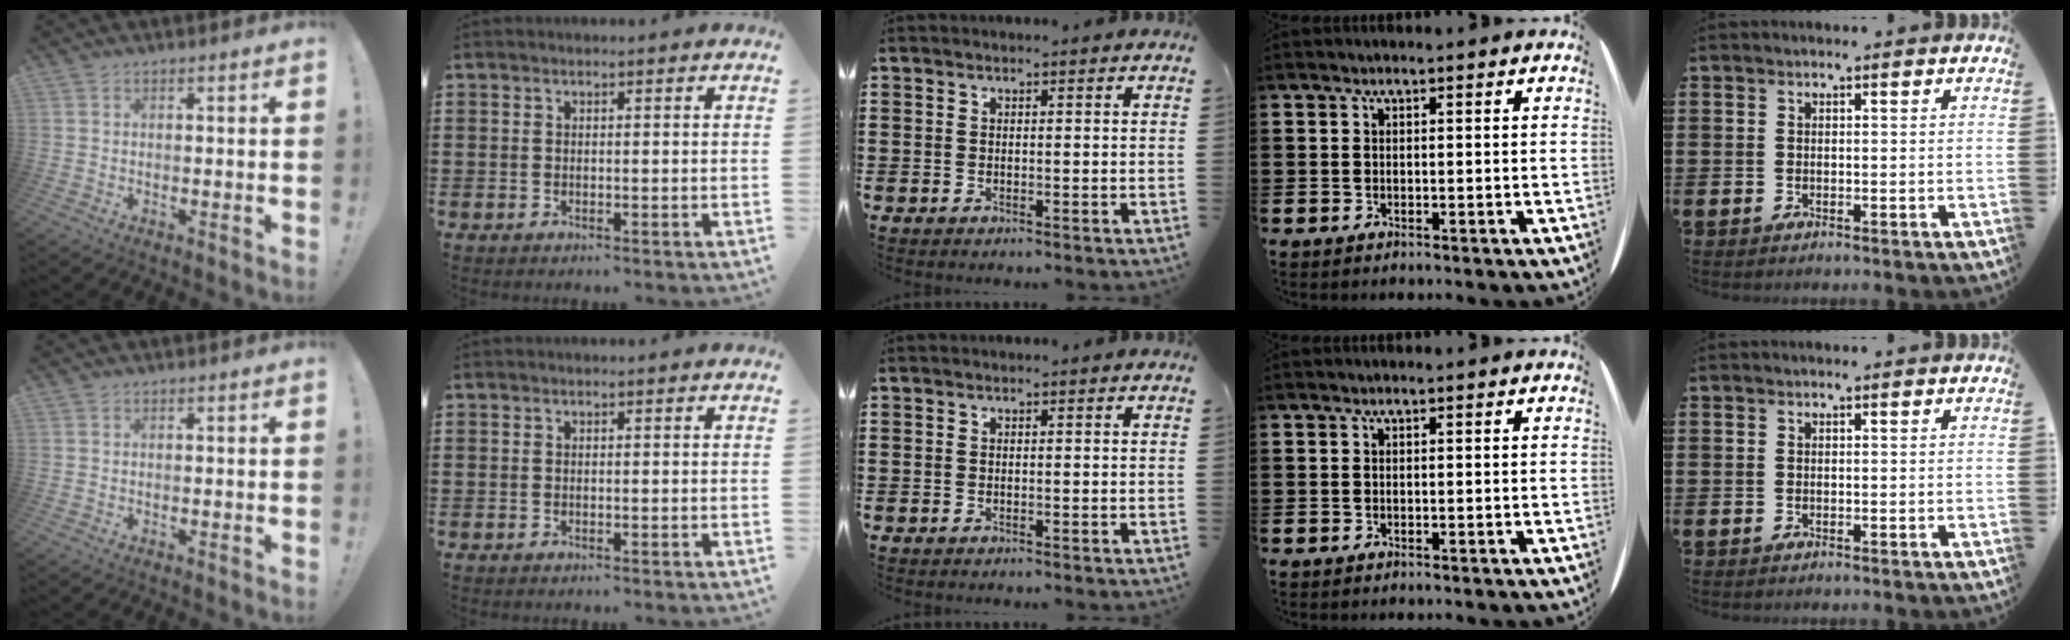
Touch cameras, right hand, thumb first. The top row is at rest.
{}